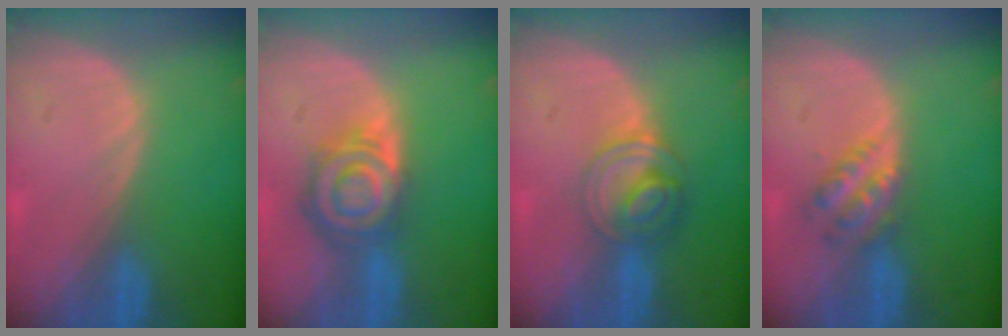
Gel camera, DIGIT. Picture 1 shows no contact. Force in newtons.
{"total": 7.9, "press": 7.1, "slide": 3.6}
{"total": 6.2, "press": 5.3, "slide": 3.1}
{"total": 4.6, "press": 4.1, "slide": 2.2}